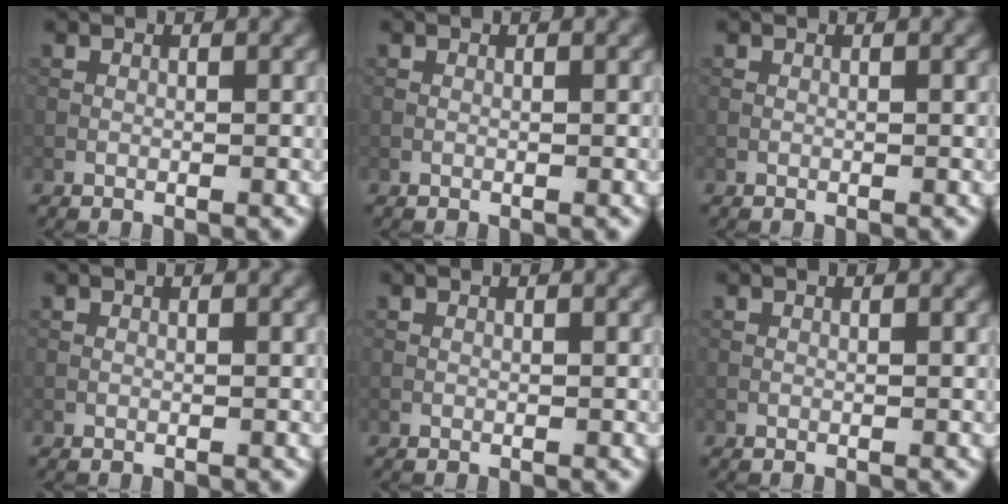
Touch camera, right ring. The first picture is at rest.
{"total": 0.0}
{"total": 0.0}
{"total": 0.0}
{"total": 0.0}
{"total": 0.0}